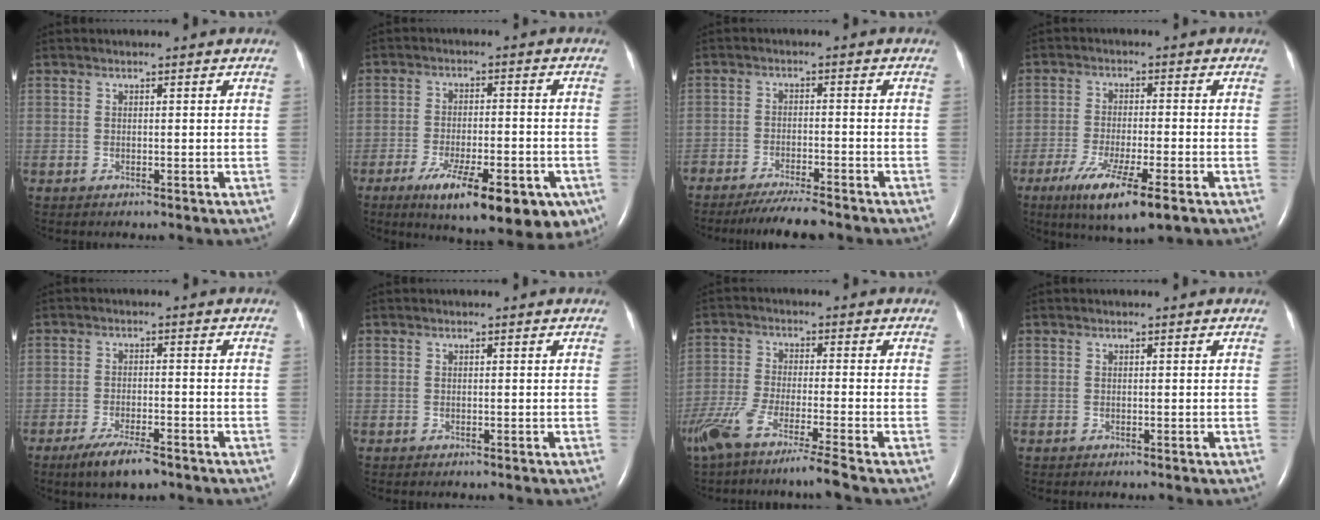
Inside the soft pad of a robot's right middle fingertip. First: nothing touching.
{"total": 17.9, "force": [-10.3, 5.5, 13.5], "torque": [-0.146, -0.012, -0.146]}
{"total": 6.9, "force": [-6.1, 0.5, 3.1], "torque": [-0.050, -0.017, -0.099]}
{"total": 10.6, "force": [-6.0, 1.4, 8.7], "torque": [-0.154, -0.027, -0.095]}
{"total": 6.3, "force": [-4.5, 1.3, 4.3], "torque": [-0.085, -0.011, -0.074]}
{"total": 0.0}
{"total": 11.1, "force": [-8.3, -1.0, 7.3], "torque": [-0.132, -0.037, -0.142]}
{"total": 0.0}